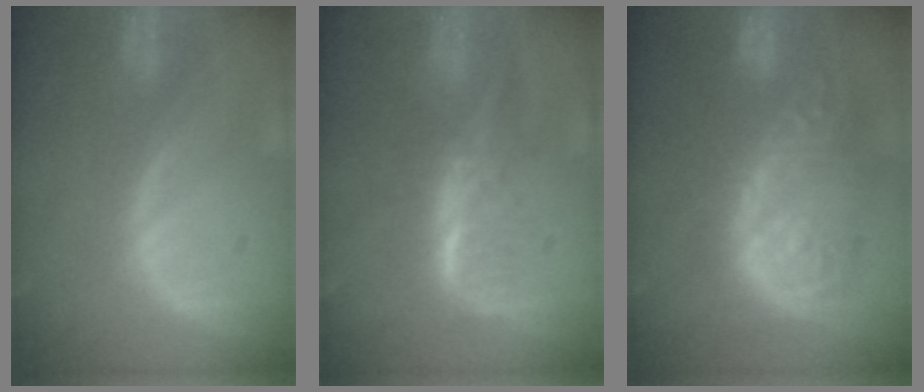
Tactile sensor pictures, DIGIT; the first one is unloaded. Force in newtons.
{"total": 5.8, "press": 5.3, "slide": 2.3}
{"total": 13.0, "press": 12.9, "slide": 1.5}